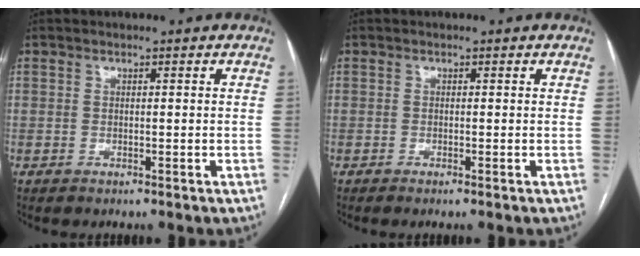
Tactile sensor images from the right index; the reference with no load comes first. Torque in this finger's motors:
{"motor_torque": [-0.03, -0.01, -0.08, 0.01]}